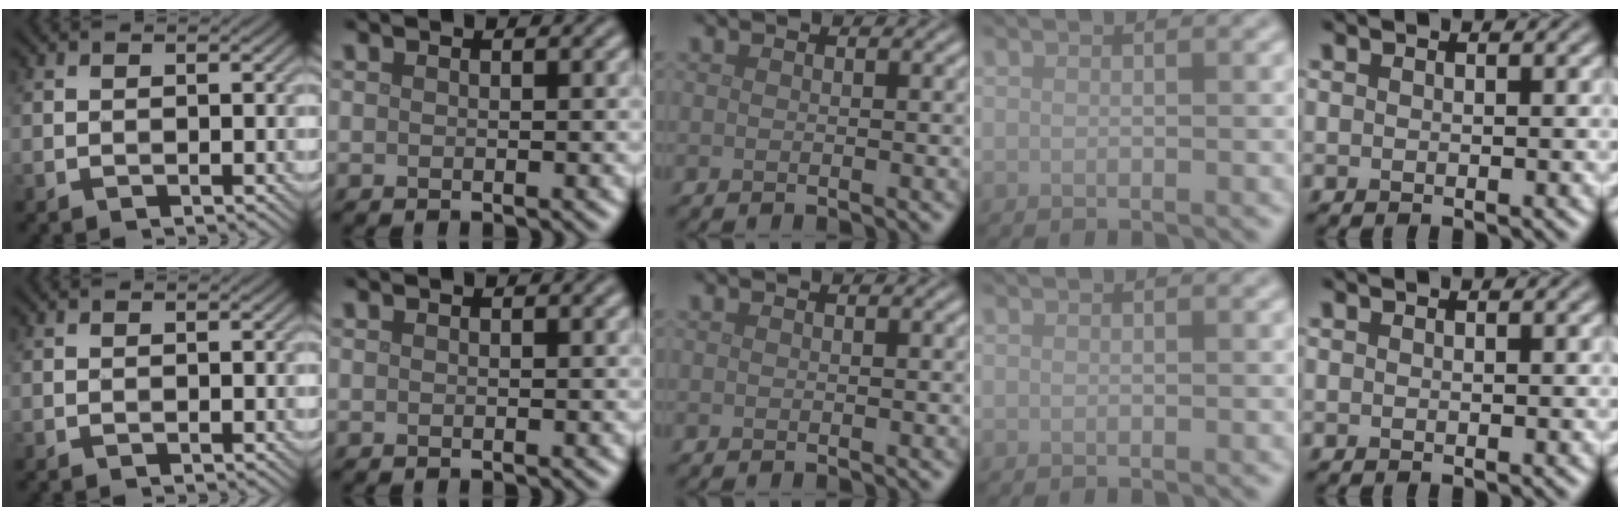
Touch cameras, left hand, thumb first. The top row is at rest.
{}